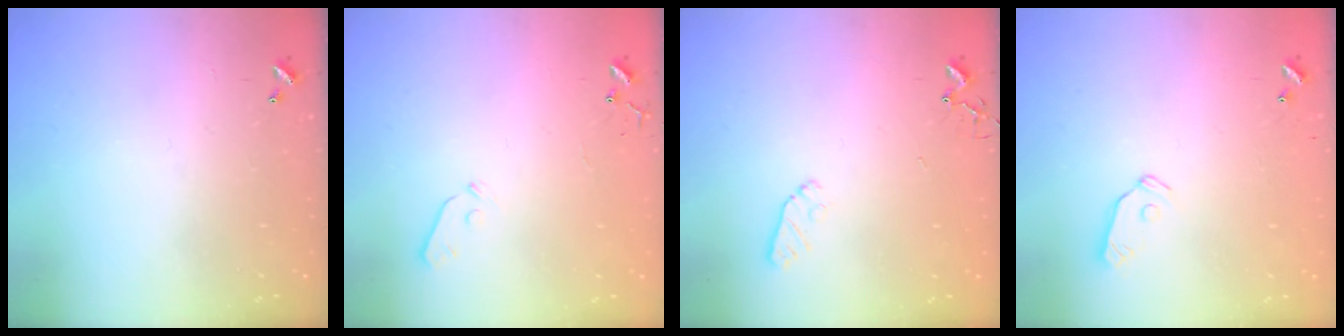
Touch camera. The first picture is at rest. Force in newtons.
{"total": 3.6, "press": 3.6, "slide": 0.6}
{"total": 5.6, "press": 5.5, "slide": 1.0}
{"total": 5.5, "press": 5.5, "slide": 0.2}